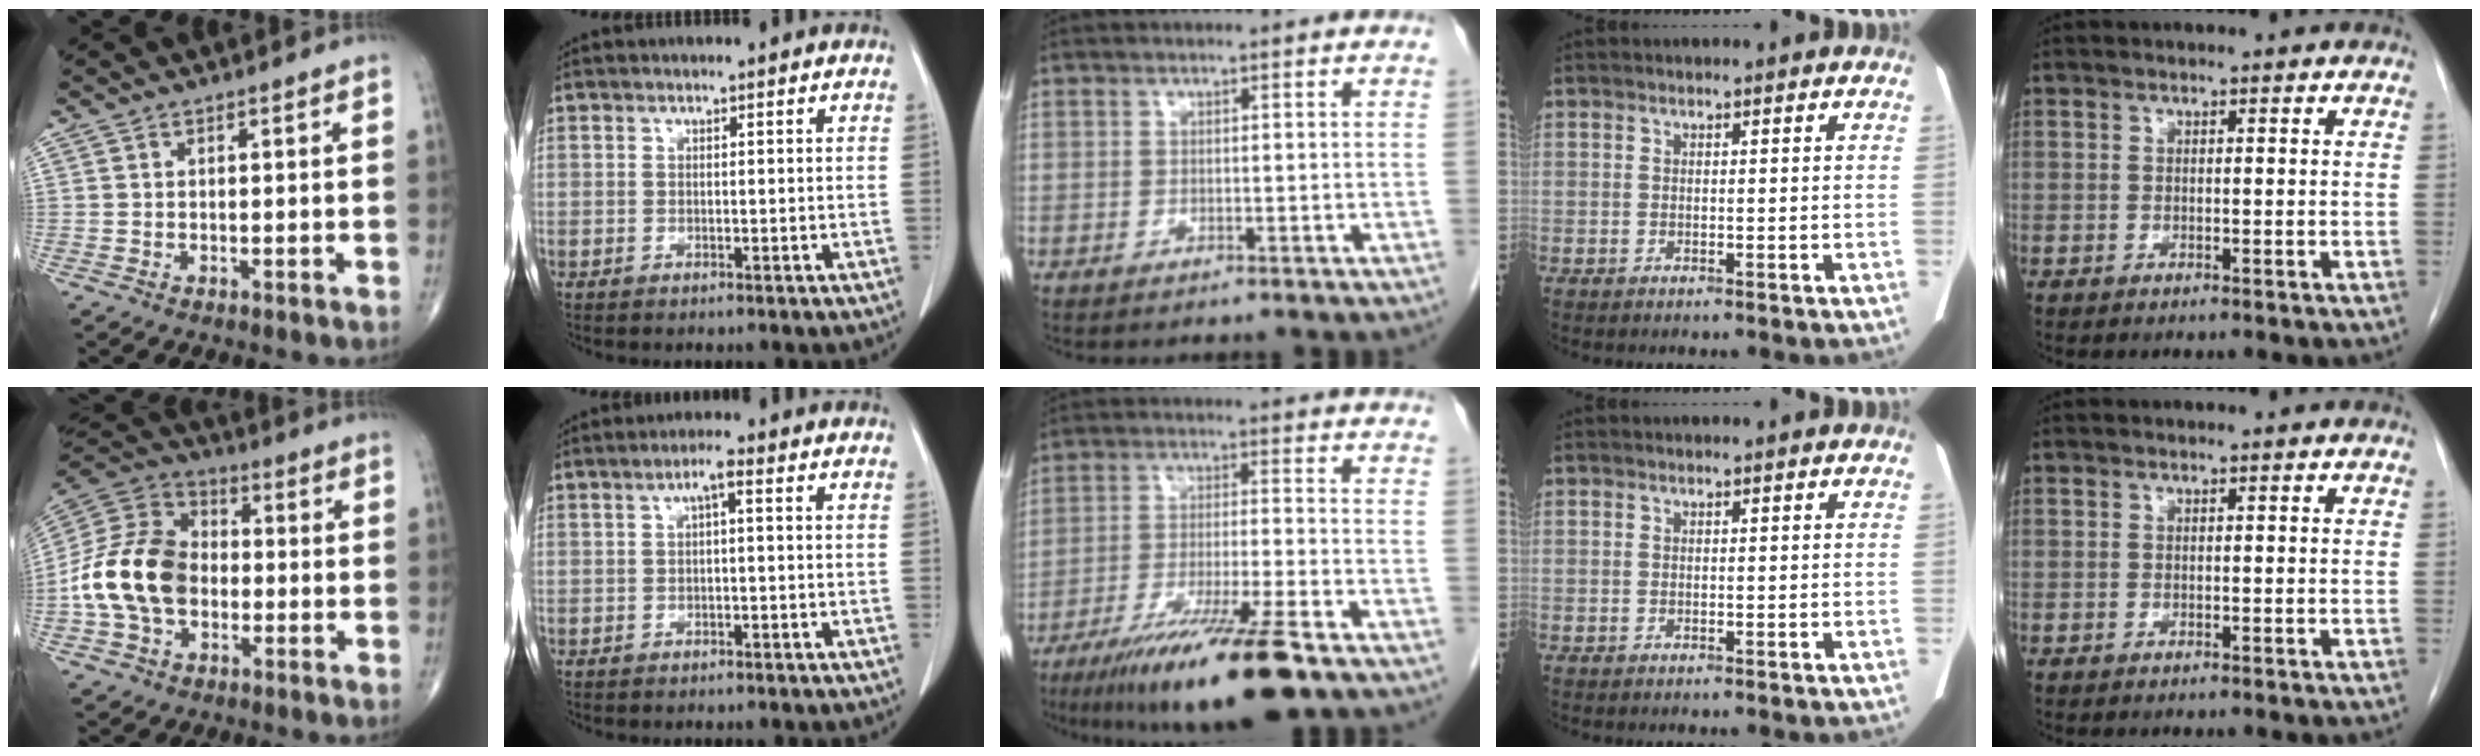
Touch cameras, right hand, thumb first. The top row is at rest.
{"thumb": {"total": 16.5, "force": [-2.7, 11.9, 11.2], "torque": [-0.199, 0.034, -0.057]}, "index": {"total": 1.9, "force": [0.4, 0.3, 1.9], "torque": [-0.030, 0.006, 0.007]}, "middle": {"total": 14.8, "force": [-10.2, 0.2, 10.8], "torque": [-0.178, -0.041, -0.172]}}